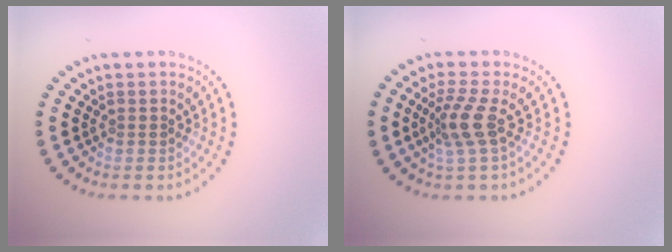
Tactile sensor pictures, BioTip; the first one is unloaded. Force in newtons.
{"total": 2.9, "press": 2.0, "slide": 2.0}